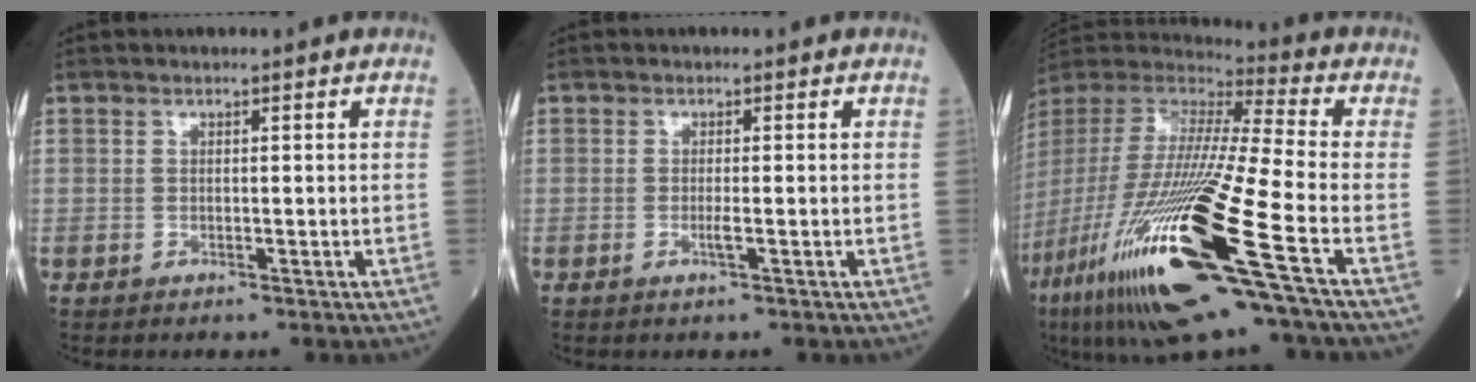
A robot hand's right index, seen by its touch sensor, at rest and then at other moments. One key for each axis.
{"total": 1.1, "fx": -0.4, "fy": -0.2, "fz": 1.0, "tx": -0.023, "ty": -0.002, "tz": -0.007}
{"total": 31.3, "fx": -13.6, "fy": 2.0, "fz": 28.1, "tx": -0.586, "ty": -0.081, "tz": -0.259}